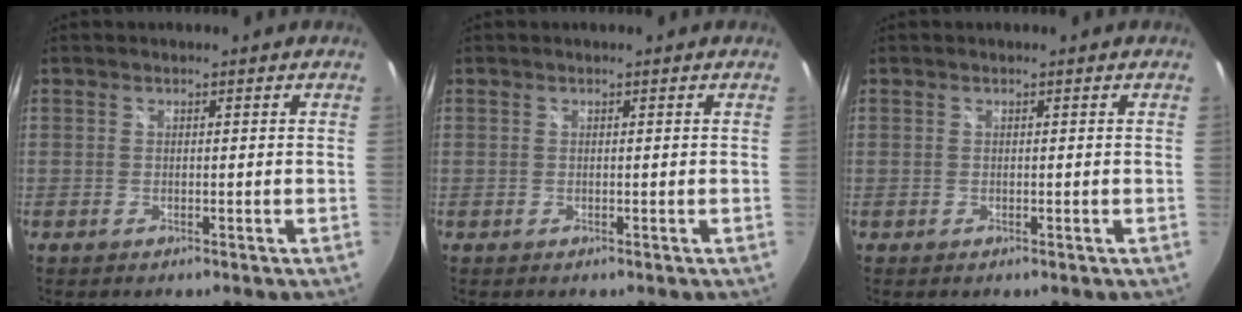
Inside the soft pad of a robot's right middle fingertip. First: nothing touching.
{"total": 0.0}
{"total": 0.0}